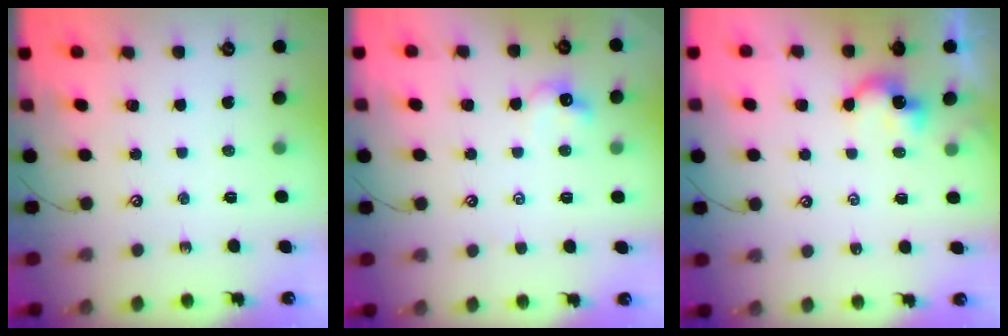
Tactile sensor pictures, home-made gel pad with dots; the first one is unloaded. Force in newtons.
{"total": 2.1, "press": 2.0, "slide": 0.7}
{"total": 2.4, "press": 2.3, "slide": 0.3}